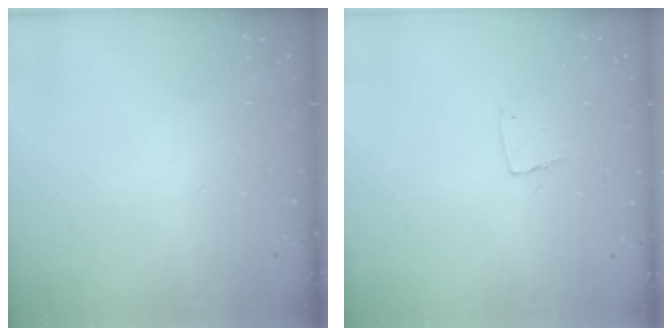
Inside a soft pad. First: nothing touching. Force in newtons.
{"total": 4.7, "press": 4.7, "slide": 0.4}